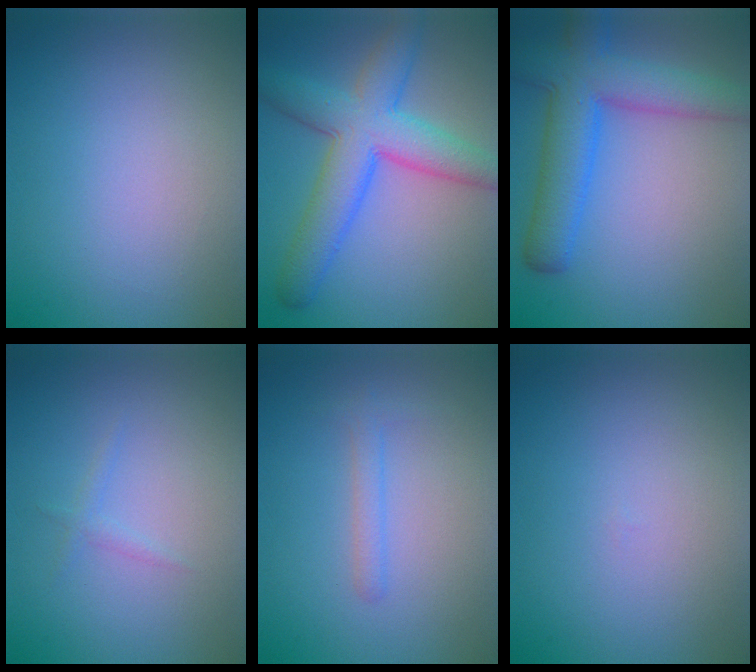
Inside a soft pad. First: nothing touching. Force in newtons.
{"total": 7.7, "press": 7.7, "slide": 0.2}
{"total": 7.3, "press": 7.3, "slide": 0.2}
{"total": 0.8, "press": 0.8, "slide": 0.0}
{"total": 1.3, "press": 1.3, "slide": 0.1}
{"total": 0.0}